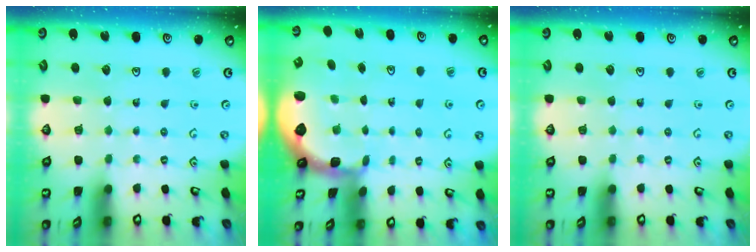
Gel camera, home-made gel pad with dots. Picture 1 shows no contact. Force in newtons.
{"total": 2.3, "press": 1.5, "slide": 1.8}
{"total": 0.0}